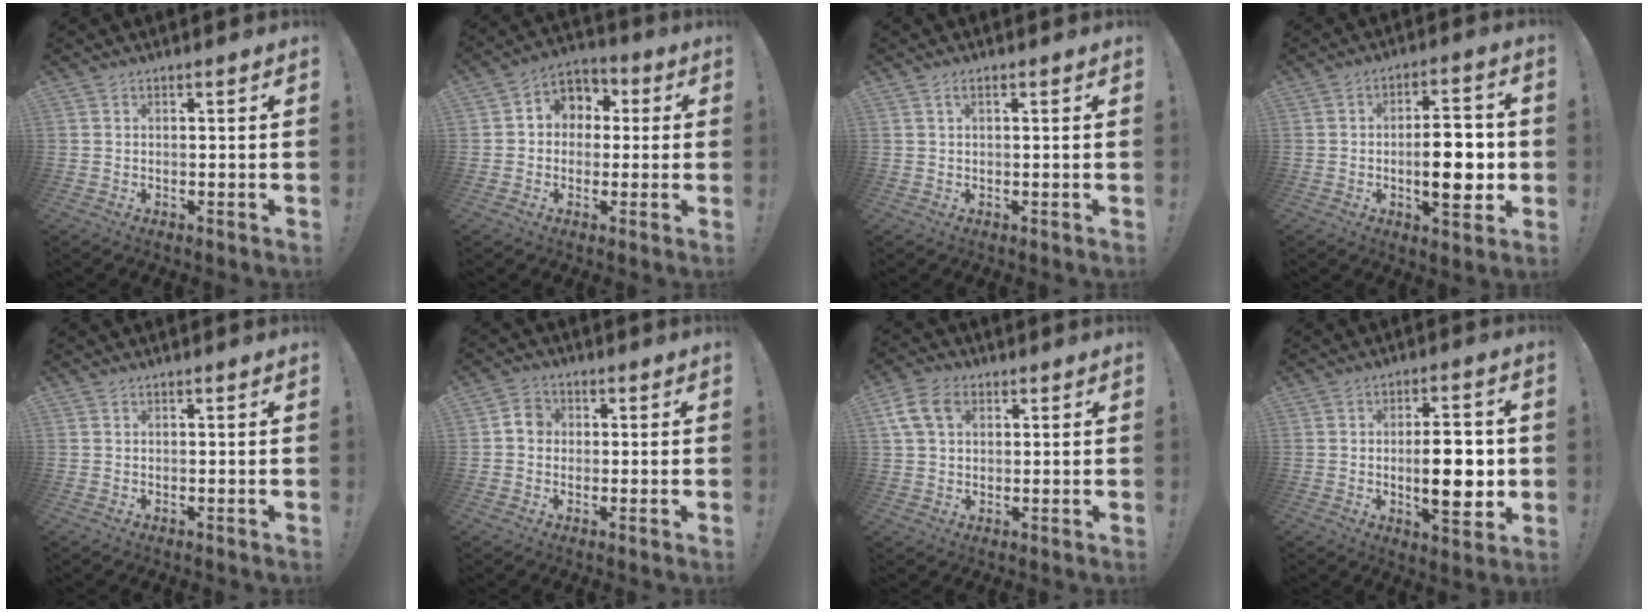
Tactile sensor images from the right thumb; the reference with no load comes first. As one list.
[{"total": 7.1, "force": [0.2, 6.7, 2.6], "torque": [-0.034, 0.005, 0.011]}, {"total": 1.1, "force": [0.3, 0.3, 1.0], "torque": [-0.014, -0.001, 0.003]}, {"total": 13.1, "force": [-1.7, 5.4, 11.9], "torque": [-0.175, 0.006, -0.034]}, {"total": 0.0}, {"total": 4.7, "force": [-0.2, 4.1, 2.2], "torque": [-0.037, 0.016, -0.002]}, {"total": 9.7, "force": [3.5, 6.8, 6.1], "torque": [-0.119, 0.004, 0.069]}, {"total": 12.9, "force": [-0.8, 4.9, 11.9], "torque": [-0.173, -0.004, -0.020]}]